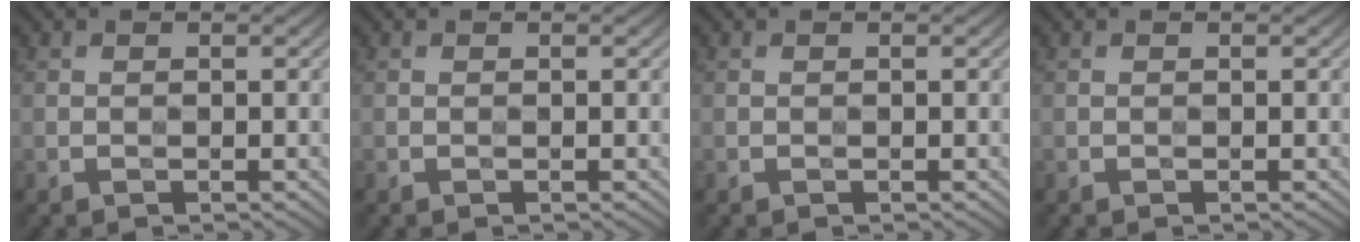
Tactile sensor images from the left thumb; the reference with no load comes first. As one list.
[{"total": 0.0}, {"total": 0.0}, {"total": 0.0}]